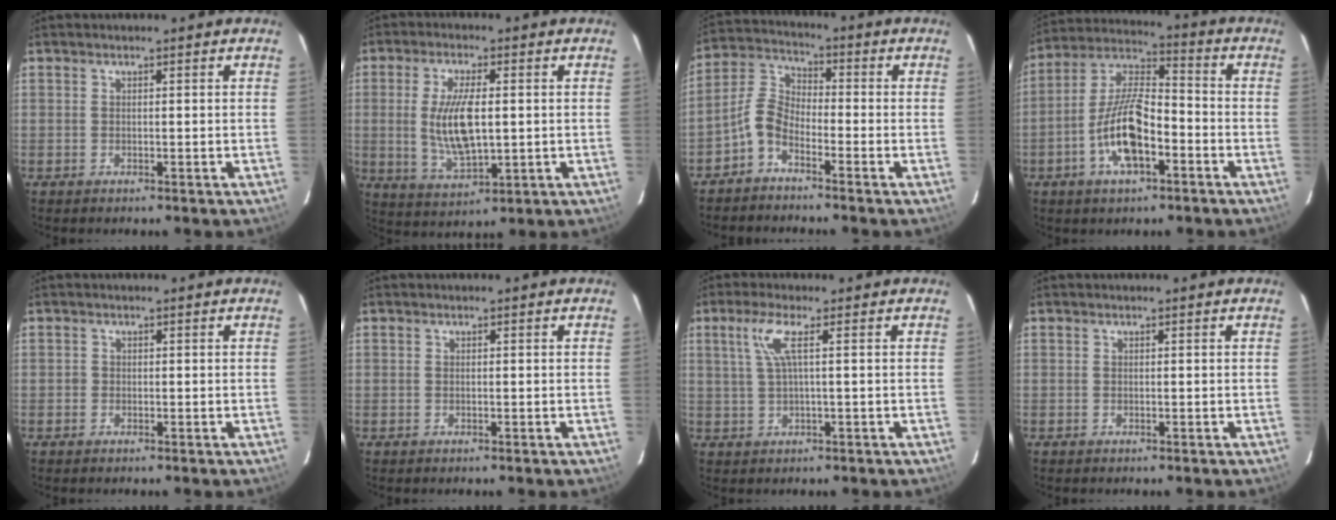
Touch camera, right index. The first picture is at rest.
{"total": 10.9, "force": [0.3, 4.3, 10.1], "torque": [-0.195, -0.007, 0.012]}
{"total": 5.6, "force": [-3.8, 2.7, 3.2], "torque": [-0.076, 0.019, -0.088]}
{"total": 13.1, "force": [-5.0, 5.0, 10.9], "torque": [-0.227, 0.005, -0.095]}
{"total": 0.7, "force": [-0.2, 0.7, 0.0], "torque": [0.002, 0.000, -0.004]}
{"total": 0.0}
{"total": 4.3, "force": [1.2, -0.3, 4.2], "torque": [-0.083, 0.003, 0.030]}
{"total": 0.0}